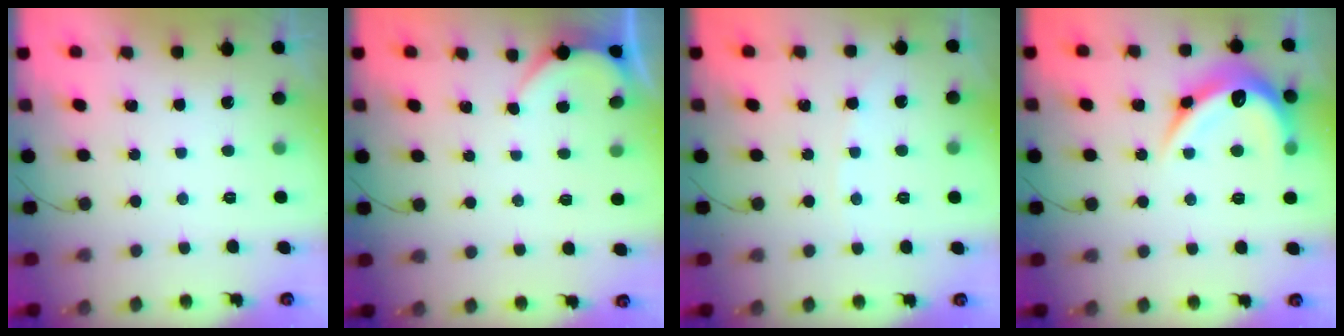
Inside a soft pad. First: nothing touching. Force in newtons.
{"total": 2.7, "press": 2.6, "slide": 0.4}
{"total": 1.8, "press": 1.8, "slide": 0.3}
{"total": 16.1, "press": 16.1, "slide": 0.3}